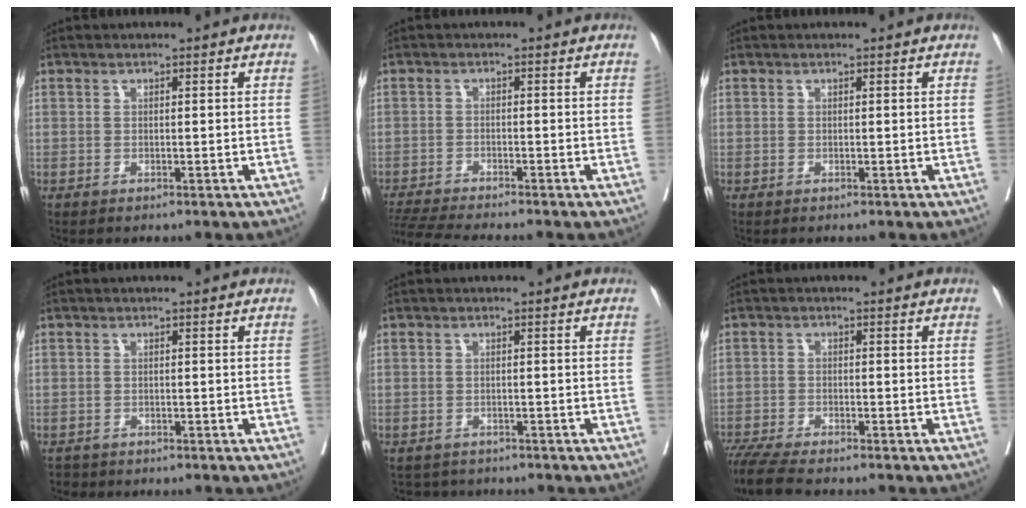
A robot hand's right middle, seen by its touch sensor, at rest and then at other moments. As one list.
[{"total": 7.3, "force": [-6.8, -0.9, 2.6], "torque": [-0.042, -0.016, -0.117]}, {"total": 0.0}, {"total": 1.8, "force": [-1.6, 0.7, -0.3], "torque": [0.001, -0.002, -0.030]}, {"total": 3.8, "force": [-3.5, 1.5, -0.1], "torque": [0.003, 0.000, -0.050]}, {"total": 7.7, "force": [-6.7, 0.6, 3.7], "torque": [-0.064, -0.020, -0.116]}]